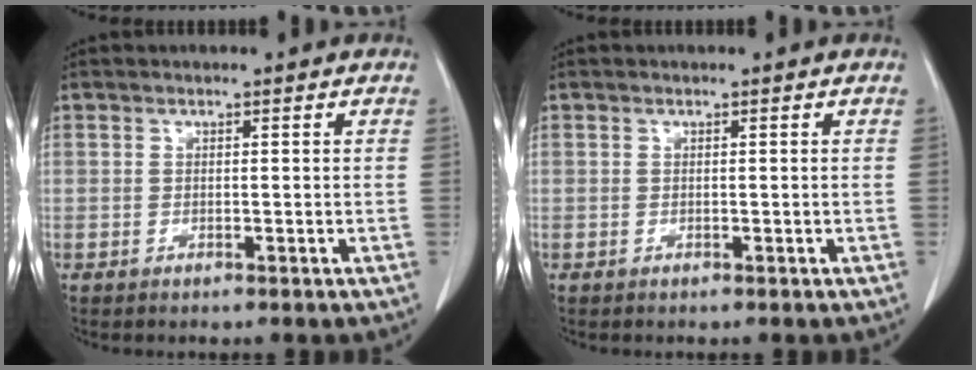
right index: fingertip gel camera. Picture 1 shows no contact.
{"total": 0.0}